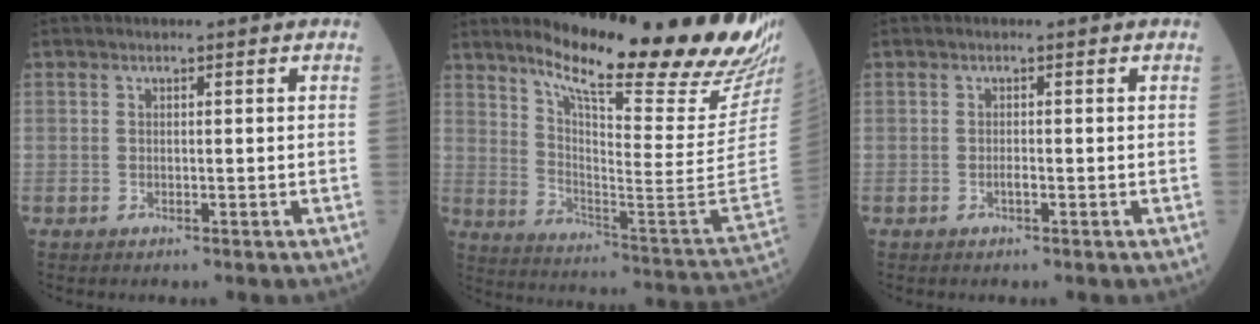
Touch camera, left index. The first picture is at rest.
{"total": 27.0, "force": [22.3, 0.4, 15.2], "torque": [-0.241, -0.106, 0.307]}
{"total": 0.6, "force": [-0.3, 0.1, 0.5], "torque": [-0.009, 0.001, -0.006]}